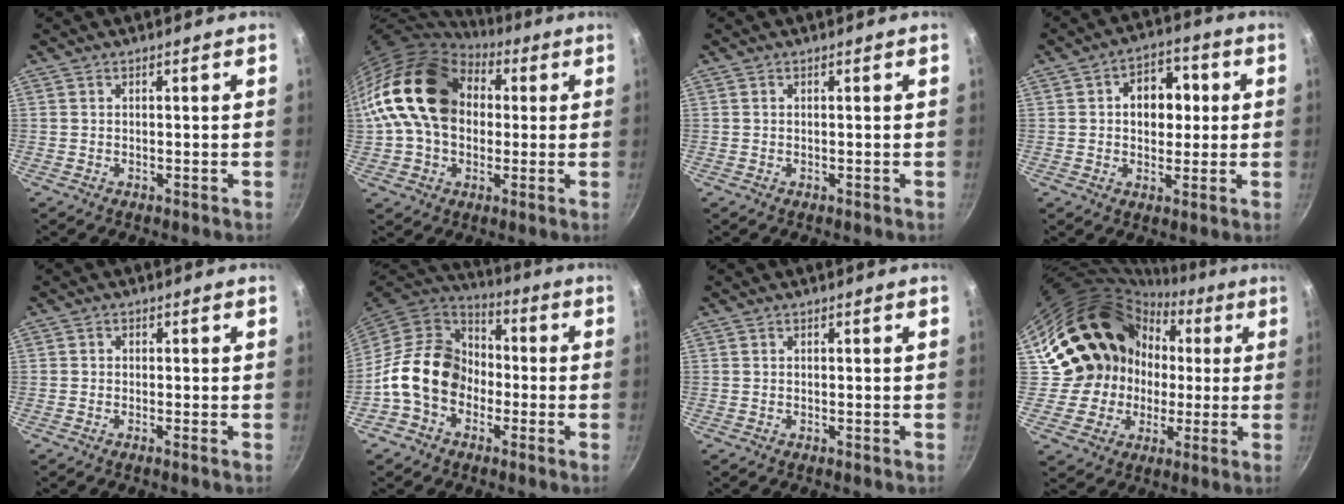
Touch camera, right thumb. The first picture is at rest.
{"total": 20.9, "force": [3.4, 15.4, 13.7], "torque": [-0.223, 0.034, 0.050]}
{"total": 0.0}
{"total": 9.2, "force": [1.3, 6.7, 6.1], "torque": [-0.044, 0.011, 0.011]}
{"total": 0.8, "force": [-0.5, 0.2, 0.5], "torque": [-0.014, 0.002, -0.016]}
{"total": 16.0, "force": [-3.6, 12.6, 9.2], "torque": [-0.125, 0.049, -0.080]}
{"total": 0.0}
{"total": 20.4, "force": [2.0, 18.4, 8.7], "torque": [-0.121, 0.044, 0.046]}